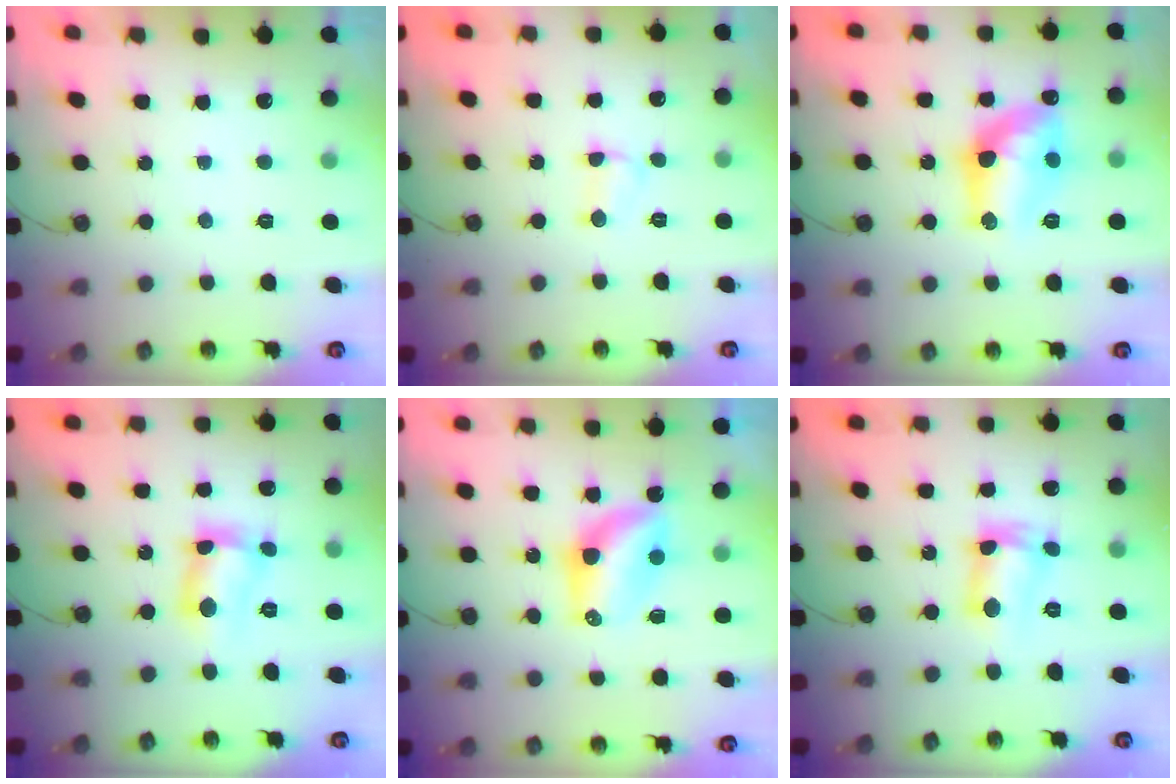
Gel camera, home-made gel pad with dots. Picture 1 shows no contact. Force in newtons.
{"total": 4.1, "press": 3.6, "slide": 2.0}
{"total": 12.7, "press": 12.7, "slide": 1.0}
{"total": 9.0, "press": 9.0, "slide": 0.5}
{"total": 7.3, "press": 7.3, "slide": 0.3}
{"total": 9.1, "press": 8.4, "slide": 3.5}